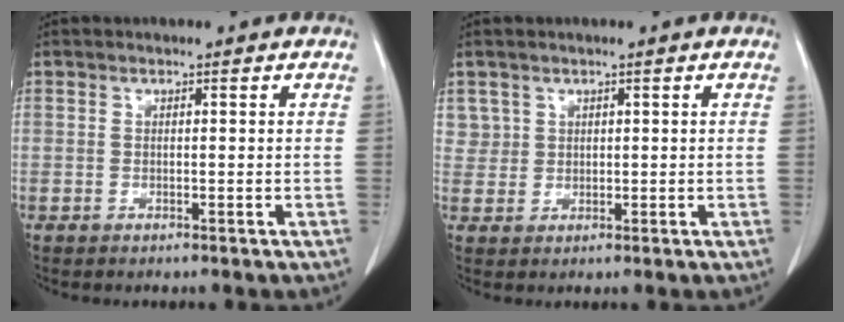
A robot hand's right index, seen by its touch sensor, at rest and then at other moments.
{"total": 2.5, "force": [1.3, 2.1, -0.3], "torque": [0.022, 0.005, 0.019]}